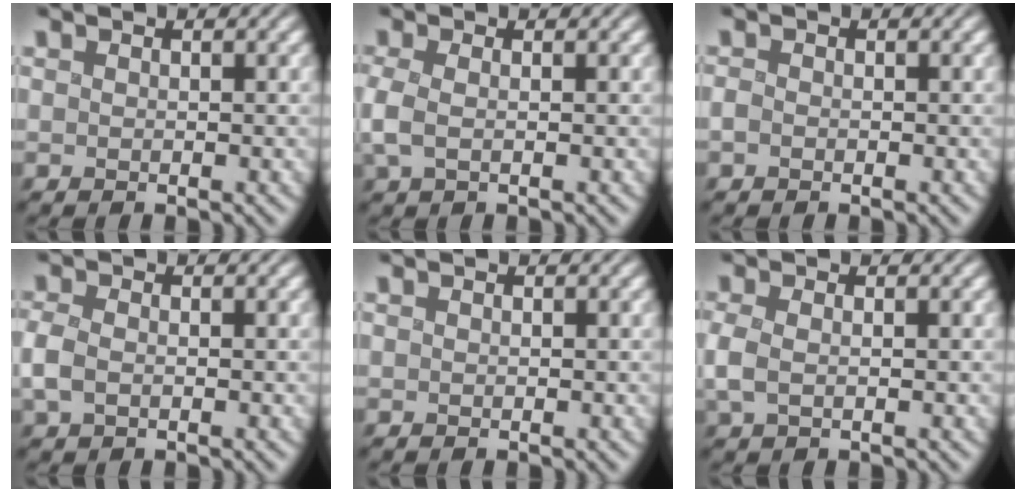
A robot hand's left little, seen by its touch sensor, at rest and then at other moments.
{"total": 2.3, "force": [-0.2, 1.0, 2.1], "torque": [-0.056, -0.001, -0.008]}
{"total": 0.7, "force": [-0.4, 0.4, 0.4], "torque": [-0.010, -0.002, -0.009]}
{"total": 2.4, "force": [-0.5, 1.6, 1.8], "torque": [-0.050, -0.001, -0.015]}
{"total": 0.0}
{"total": 2.0, "force": [-0.1, 1.0, 1.8], "torque": [-0.047, -0.002, -0.005]}